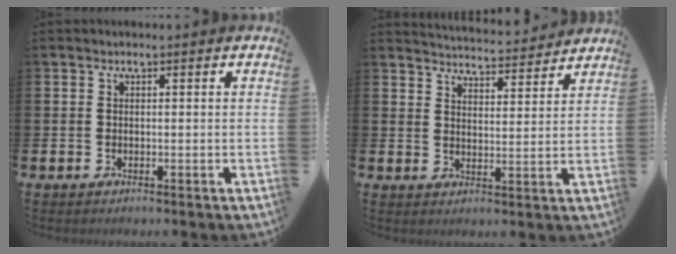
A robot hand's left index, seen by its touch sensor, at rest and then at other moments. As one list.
[{"total": 4.6, "force": [4.6, 0.3, 0.0], "torque": [-0.007, -0.041, 0.079]}]